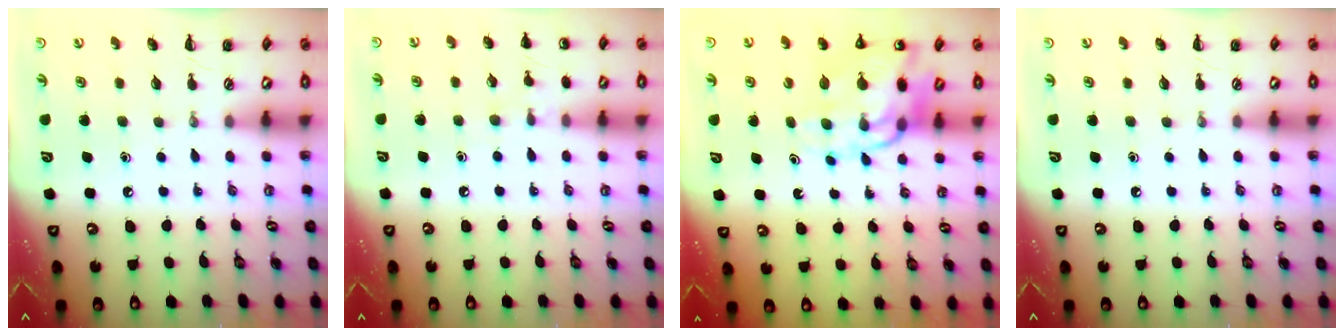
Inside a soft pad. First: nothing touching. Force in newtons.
{"total": 5.9, "press": 5.7, "slide": 1.7}
{"total": 12.3, "press": 11.8, "slide": 3.6}
{"total": 0.0}